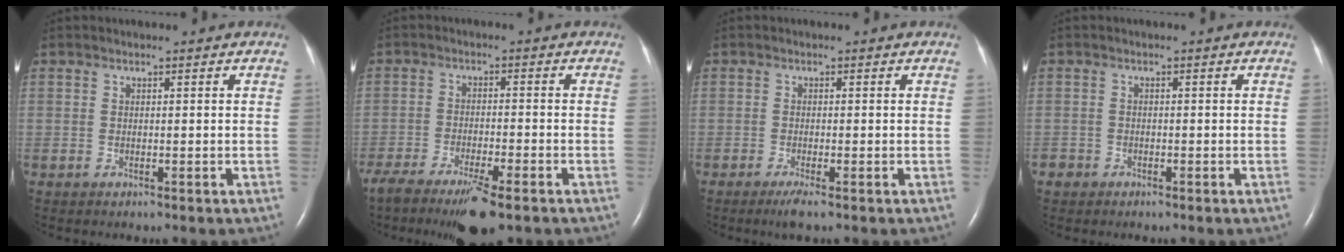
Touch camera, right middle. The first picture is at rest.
{"total": 10.7, "force": [-7.7, 1.6, 7.2], "torque": [-0.119, -0.024, -0.122]}
{"total": 2.0, "force": [-1.3, 0.1, 1.4], "torque": [-0.034, -0.006, -0.024]}
{"total": 1.4, "force": [-1.0, 0.9, 0.1], "torque": [-0.007, 0.003, -0.019]}